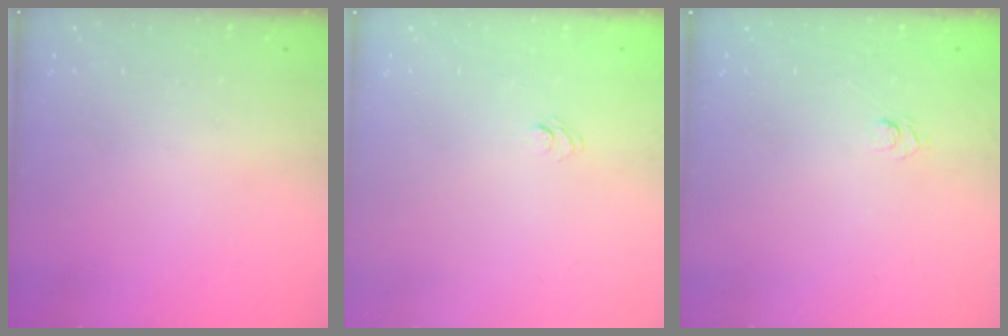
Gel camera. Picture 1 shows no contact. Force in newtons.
{"total": 4.2, "press": 4.0, "slide": 1.2}
{"total": 4.5, "press": 4.3, "slide": 1.2}